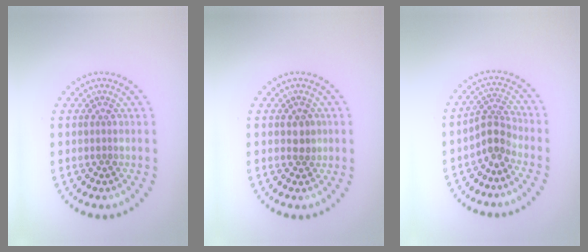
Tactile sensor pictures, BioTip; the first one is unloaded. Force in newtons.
{"total": 1.3, "press": 1.2, "slide": 0.5}
{"total": 2.5, "press": 1.7, "slide": 1.8}